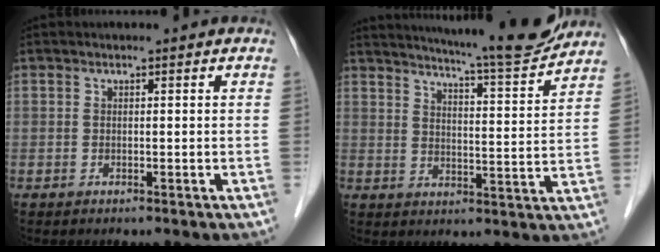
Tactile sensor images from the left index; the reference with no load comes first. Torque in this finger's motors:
{"motor_torque": [0.92, -1.22, 0.38, 0.09]}